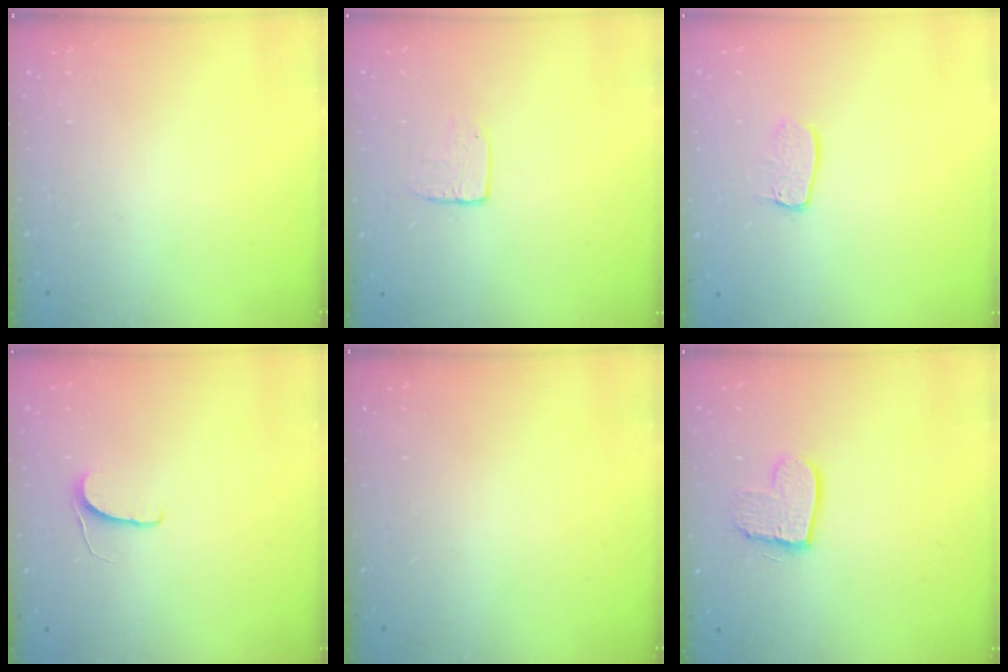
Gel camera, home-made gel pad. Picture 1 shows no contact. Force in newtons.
{"total": 6.7, "press": 6.7, "slide": 0.5}
{"total": 6.9, "press": 6.9, "slide": 0.2}
{"total": 5.4, "press": 5.4, "slide": 0.4}
{"total": 0.0}
{"total": 10.3, "press": 10.3, "slide": 0.8}